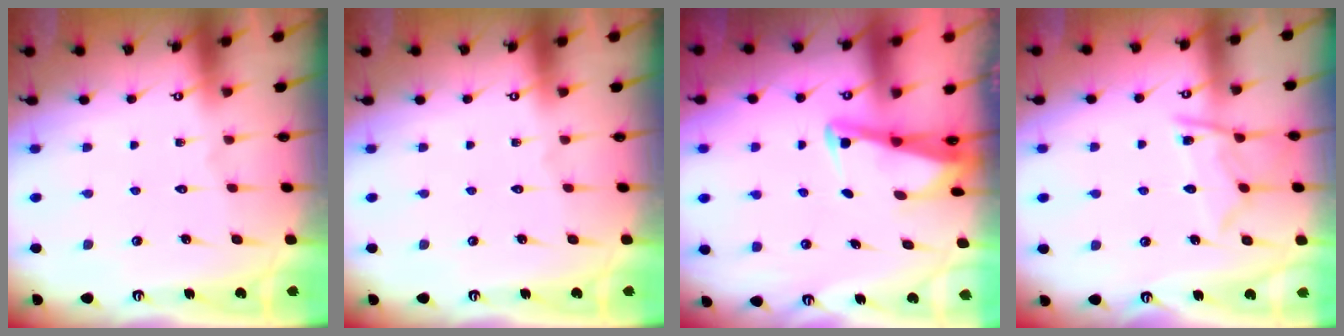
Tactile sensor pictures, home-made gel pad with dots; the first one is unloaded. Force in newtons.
{"total": 0.0}
{"total": 2.7, "press": 2.7, "slide": 0.2}
{"total": 10.9, "press": 10.8, "slide": 1.0}